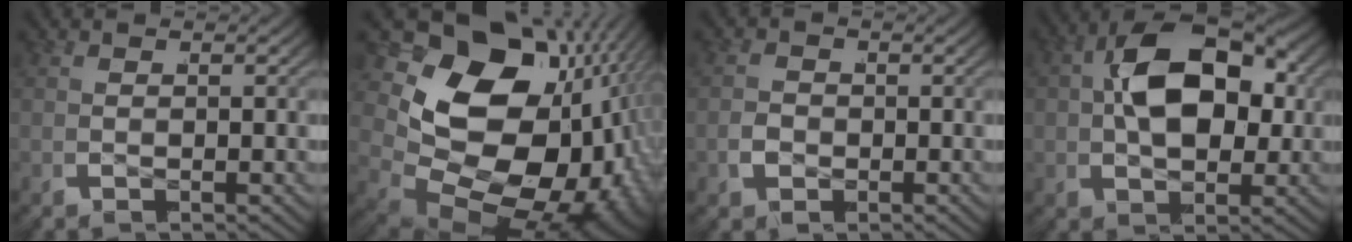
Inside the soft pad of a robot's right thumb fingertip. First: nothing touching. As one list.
[{"total": 26.9, "force": [-2.7, 18.8, 19.0], "torque": [-0.345, -0.059, -0.018]}, {"total": 2.1, "force": [-0.5, 1.9, 0.8], "torque": [-0.020, 0.000, -0.009]}, {"total": 12.5, "force": [1.2, 7.6, 9.8], "torque": [-0.188, -0.007, 0.022]}]